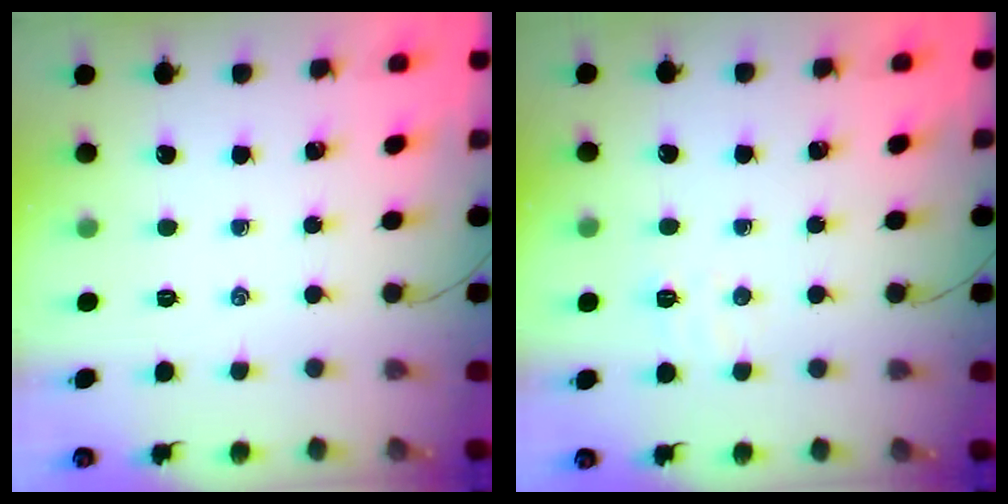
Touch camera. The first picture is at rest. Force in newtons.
{"total": 4.1, "press": 4.0, "slide": 0.9}